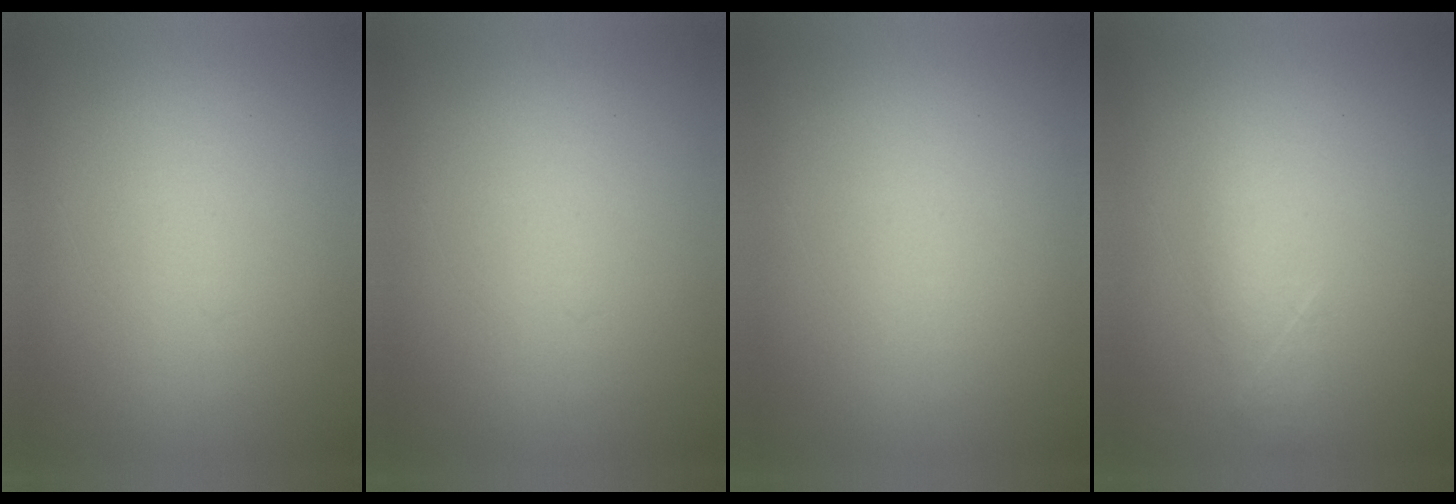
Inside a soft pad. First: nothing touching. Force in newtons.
{"total": 0.0}
{"total": 3.0}
{"total": 2.2}